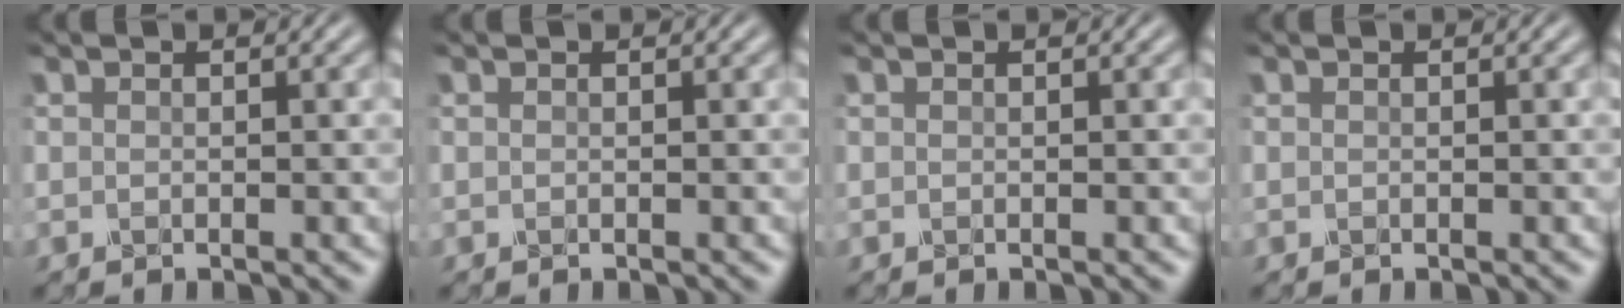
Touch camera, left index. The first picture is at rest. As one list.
[{"total": 0.0}, {"total": 0.0}, {"total": 0.0}]